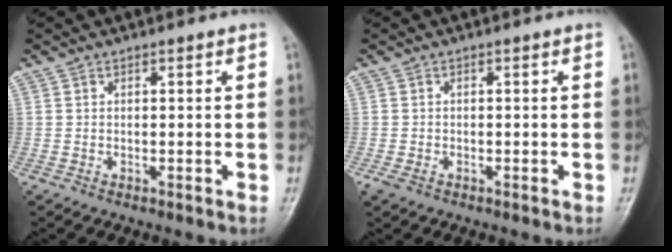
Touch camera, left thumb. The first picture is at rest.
{"total": 1.7, "force": [-0.8, 1.1, 1.0], "torque": [-0.025, -0.002, -0.014]}